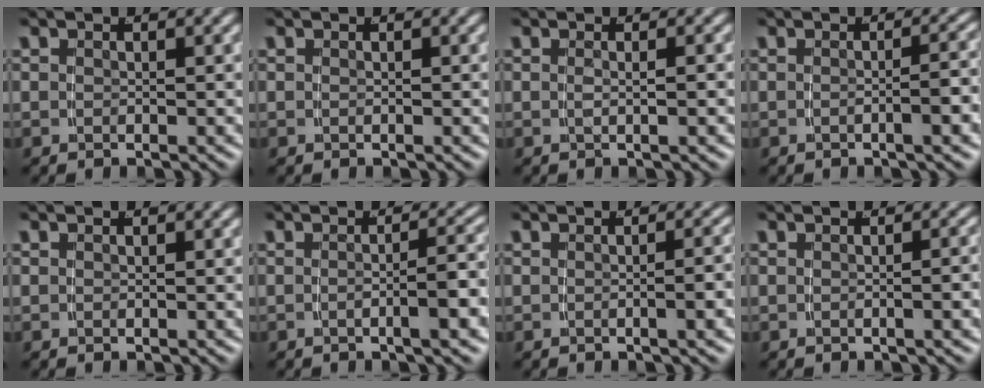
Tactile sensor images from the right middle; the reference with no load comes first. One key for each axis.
{"total": 0.0}
{"total": 1.1, "fx": -0.3, "fy": -0.8, "fz": 0.7, "tx": -0.014, "ty": -0.003, "tz": 0.000}
{"total": 2.2, "fx": -0.9, "fy": -0.1, "fz": 2.0, "tx": -0.024, "ty": 0.010, "tz": -0.017}
{"total": 0.0}
{"total": 3.0, "fx": -1.2, "fy": 0.1, "fz": 2.8, "tx": -0.035, "ty": 0.006, "tz": -0.019}
{"total": 1.6, "fx": -0.6, "fy": -0.3, "fz": 1.5, "tx": -0.017, "ty": 0.011, "tz": -0.014}
{"total": 1.1, "fx": -0.4, "fy": -0.3, "fz": 1.0, "tx": -0.012, "ty": 0.010, "tz": -0.010}